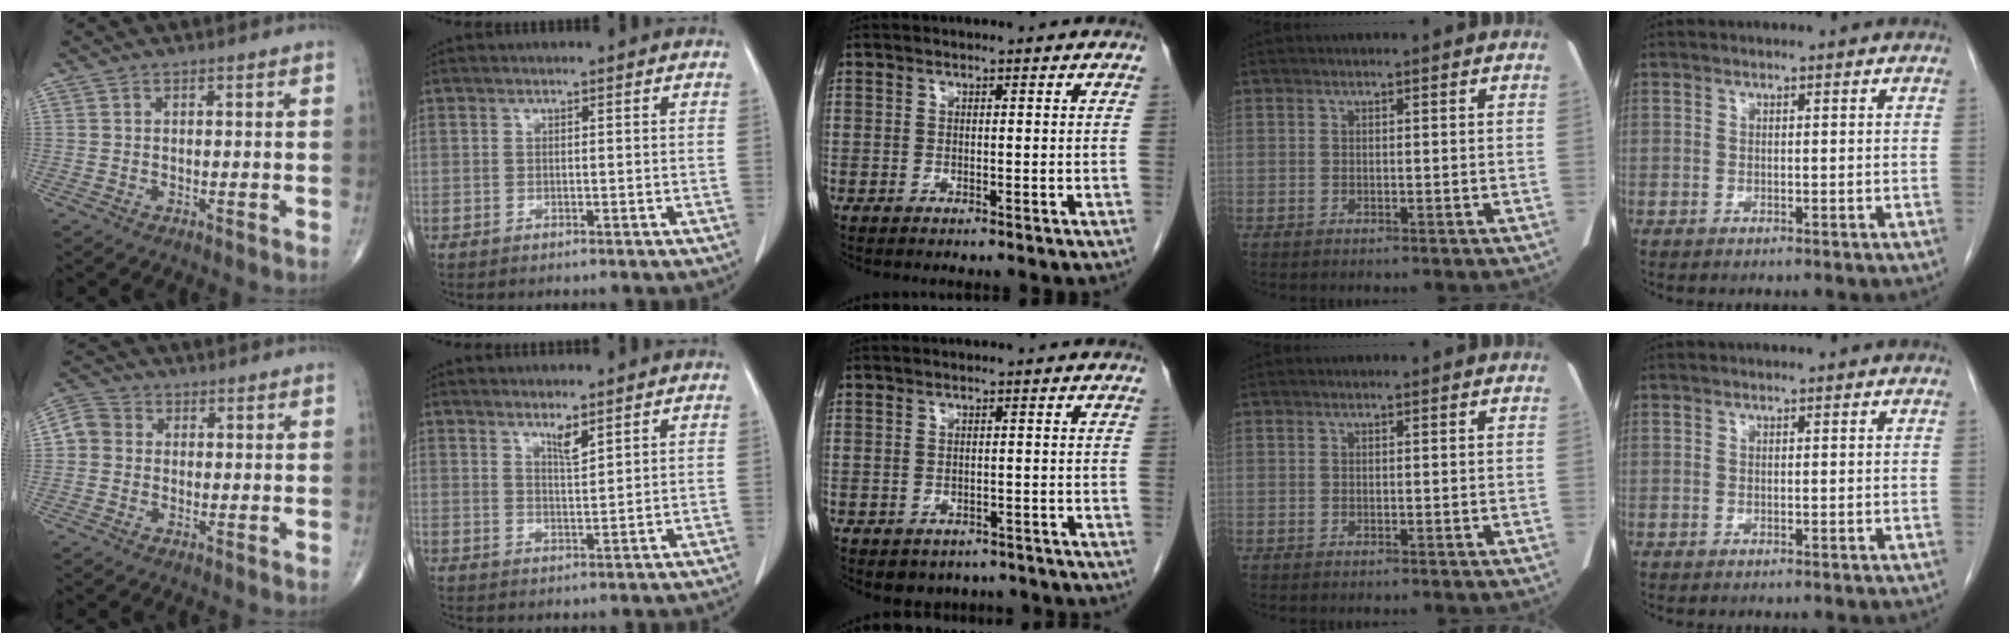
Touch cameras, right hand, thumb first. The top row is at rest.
{"thumb": {"total": 4.9, "force": [-0.1, 4.5, 1.9], "torque": [-0.024, 0.014, -0.012]}, "index": {"total": 2.5, "force": [1.9, 0.1, 1.6], "torque": [-0.034, -0.009, 0.038]}, "middle": {"total": 4.8, "force": [-3.8, 2.8, 0.5], "torque": [0.002, 0.010, -0.045]}}